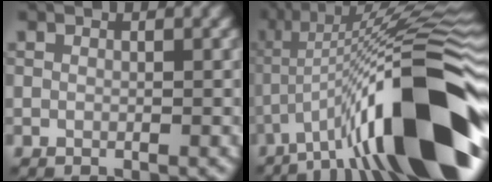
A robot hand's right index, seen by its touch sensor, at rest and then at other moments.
{"total": 18.1, "force": [-6.4, 4.8, 16.3], "torque": [-0.249, 0.026, -0.108]}